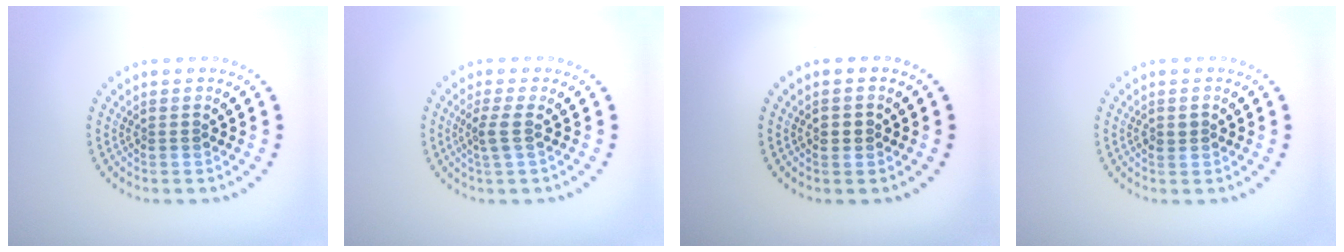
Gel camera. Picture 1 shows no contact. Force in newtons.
{"total": 1.6, "press": 1.4, "slide": 0.8}
{"total": 1.0, "press": 0.9, "slide": 0.1}
{"total": 1.0, "press": 1.0, "slide": 0.2}